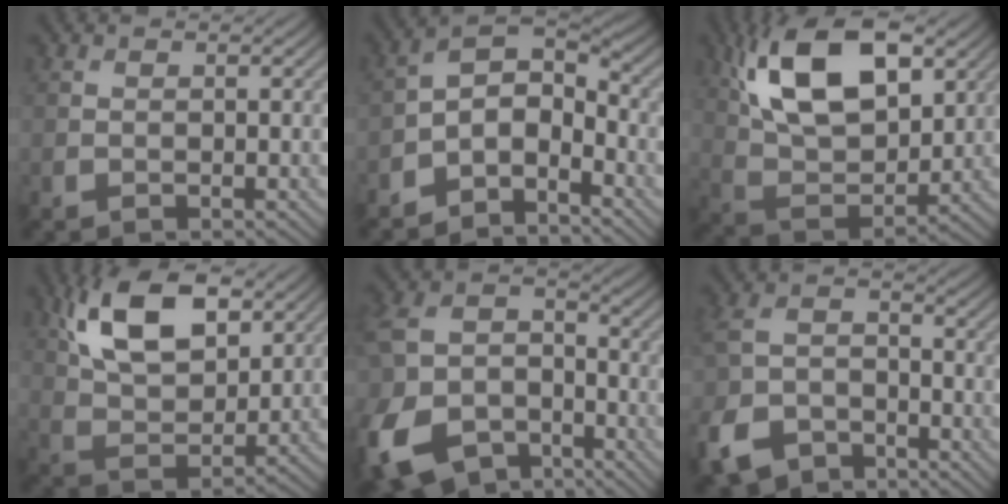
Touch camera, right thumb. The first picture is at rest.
{"total": 6.4, "force": [-4.1, 3.1, 3.9], "torque": [-0.058, 0.008, -0.090]}
{"total": 15.1, "force": [6.5, 7.6, 11.3], "torque": [-0.232, 0.007, 0.123]}
{"total": 12.5, "force": [6.0, 6.2, 9.0], "torque": [-0.187, 0.010, 0.115]}
{"total": 15.7, "force": [-7.8, 10.9, 8.1], "torque": [-0.255, -0.059, -0.139]}
{"total": 8.1, "force": [-5.3, 5.0, 3.4], "torque": [-0.094, -0.019, -0.115]}